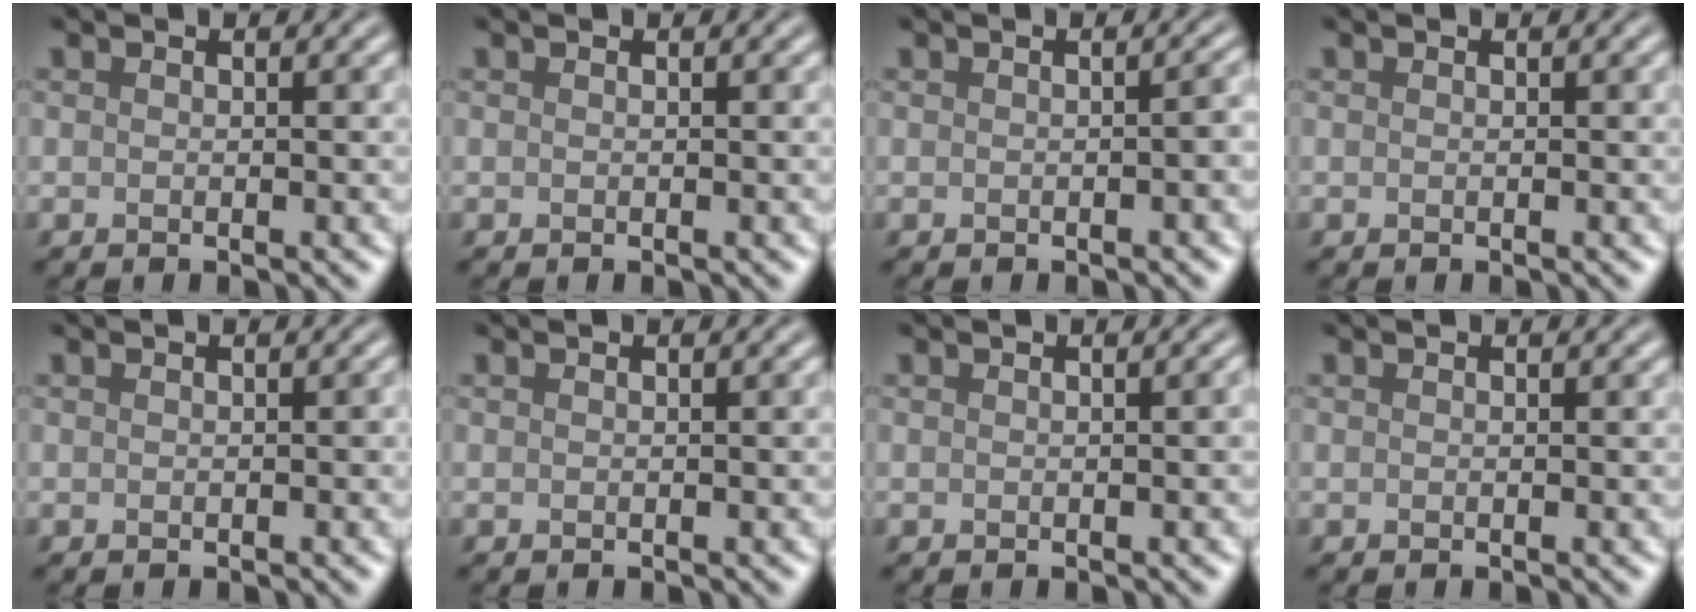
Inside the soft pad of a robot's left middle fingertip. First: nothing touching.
{"total": 0.0}
{"total": 1.4, "force": [-0.4, 0.5, 1.3], "torque": [-0.015, 0.004, -0.003]}
{"total": 0.0}
{"total": 0.0}
{"total": 0.0}
{"total": 0.8, "force": [-0.1, 0.2, 0.8], "torque": [-0.006, 0.004, 0.000]}
{"total": 0.0}